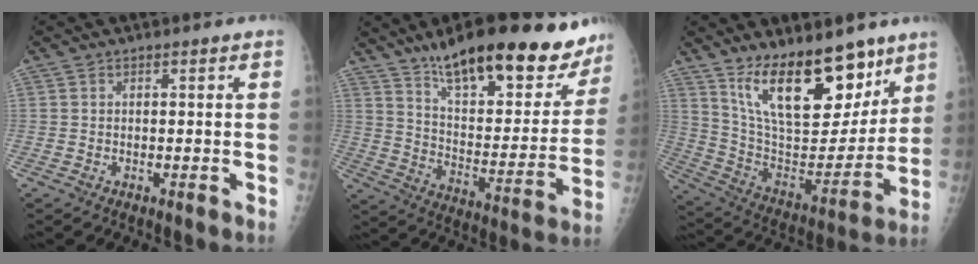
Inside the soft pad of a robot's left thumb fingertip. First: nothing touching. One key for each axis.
{"total": 28.4, "fx": 20.7, "fy": 8.6, "fz": 17.4, "tx": -0.213, "ty": -0.081, "tz": 0.302}
{"total": 21.8, "fx": 14.0, "fy": 9.3, "fz": 13.9, "tx": -0.171, "ty": -0.085, "tz": 0.250}